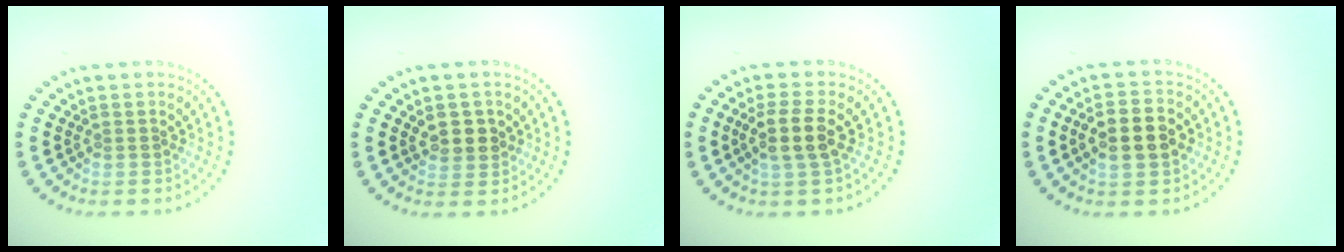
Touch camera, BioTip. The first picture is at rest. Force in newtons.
{"total": 1.9, "press": 1.8, "slide": 0.5}
{"total": 2.9, "press": 2.5, "slide": 1.5}
{"total": 4.3, "press": 4.3, "slide": 0.3}